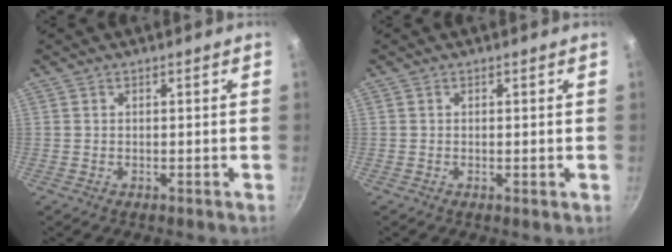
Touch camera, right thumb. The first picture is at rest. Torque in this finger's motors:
{"motor_torque": [-0.12, 0.06, -0.09, -0.08, 0.02]}